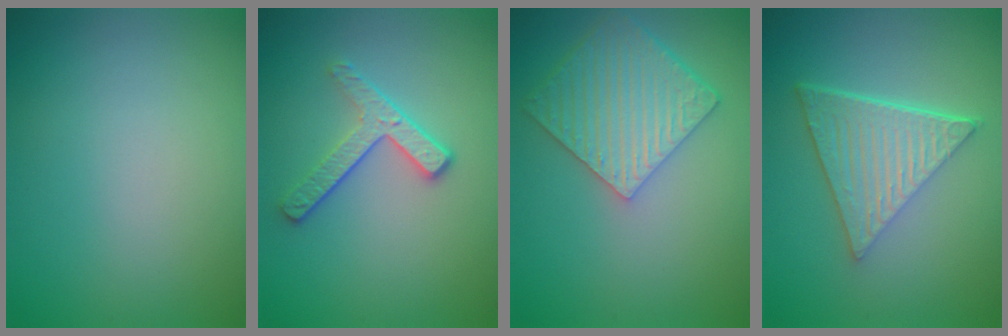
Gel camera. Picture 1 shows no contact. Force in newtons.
{"total": 2.8, "press": 2.4, "slide": 1.4}
{"total": 6.1, "press": 4.8, "slide": 3.8}
{"total": 6.8, "press": 4.5, "slide": 5.1}